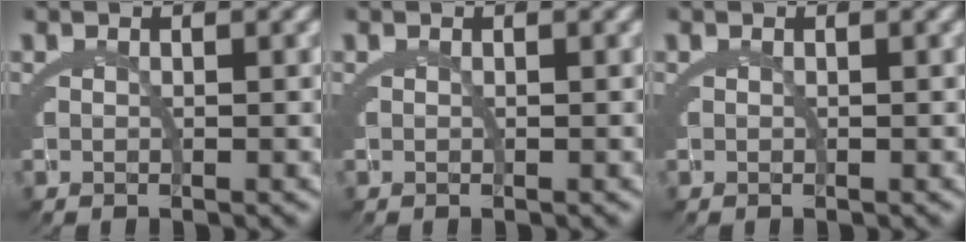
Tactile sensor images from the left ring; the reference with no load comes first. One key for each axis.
{"total": 0.0}
{"total": 0.0}